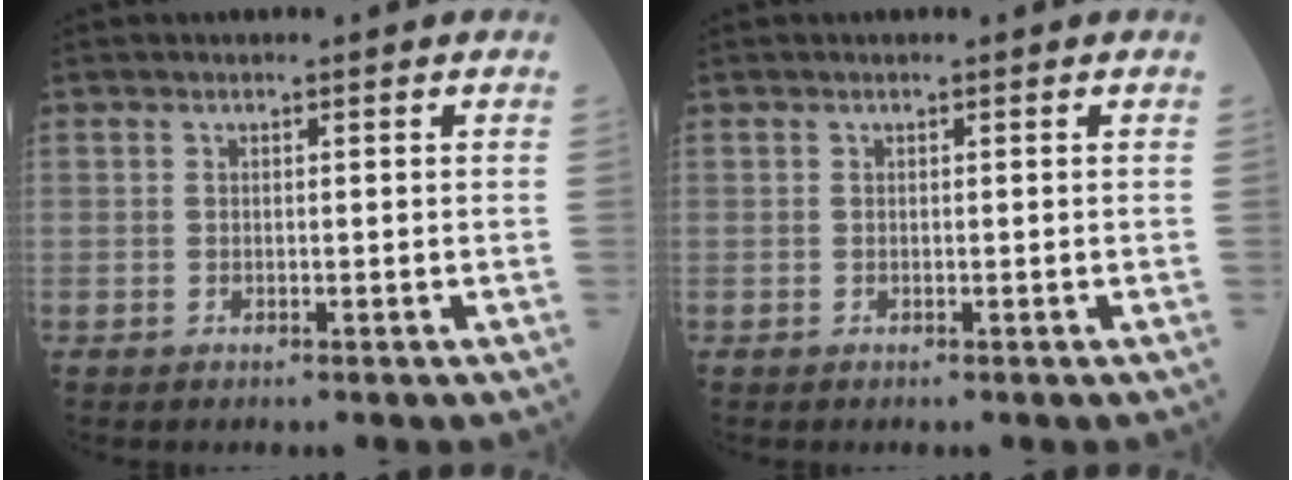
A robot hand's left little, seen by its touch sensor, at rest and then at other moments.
{"total": 0.0}